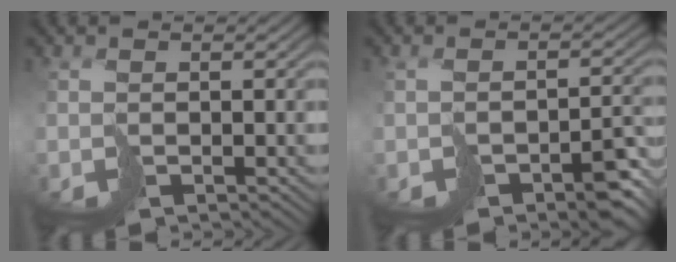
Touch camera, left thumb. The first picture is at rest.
{"total": 5.7, "force": [-3.3, 2.4, 3.9], "torque": [-0.047, -0.009, -0.046]}